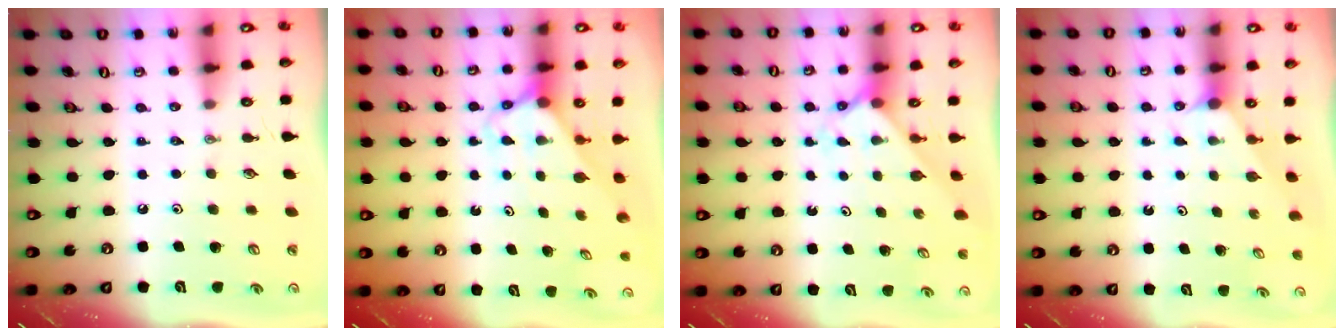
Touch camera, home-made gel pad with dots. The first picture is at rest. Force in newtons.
{"total": 2.8, "press": 2.8, "slide": 0.2}
{"total": 2.3, "press": 2.3, "slide": 0.2}
{"total": 0.6, "press": 0.6, "slide": 0.1}